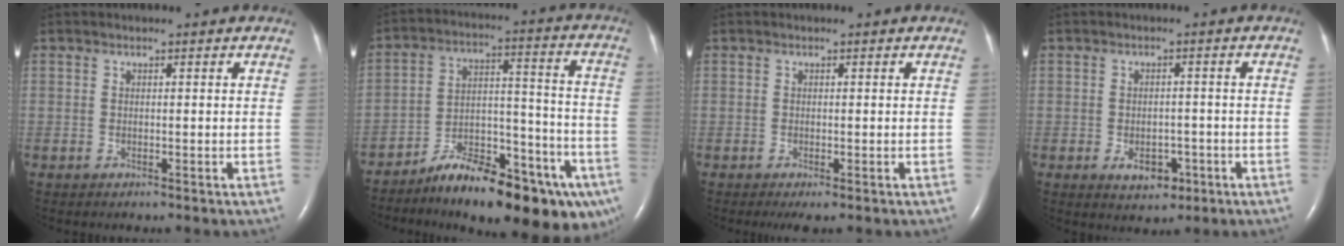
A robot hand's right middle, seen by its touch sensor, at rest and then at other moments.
{"total": 20.1, "force": [-13.7, 5.5, 13.6], "torque": [-0.144, 0.042, -0.206]}
{"total": 1.6, "force": [-0.8, 0.3, 1.4], "torque": [-0.024, -0.006, -0.012]}
{"total": 4.3, "force": [-1.9, 2.6, 2.8], "torque": [-0.042, 0.001, -0.019]}